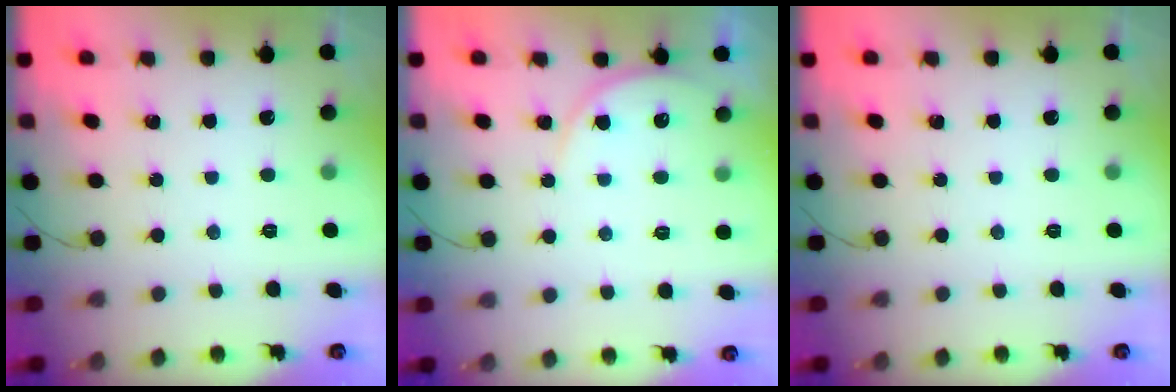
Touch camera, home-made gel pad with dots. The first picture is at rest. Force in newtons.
{"total": 5.6, "press": 5.6, "slide": 0.4}
{"total": 0.0}